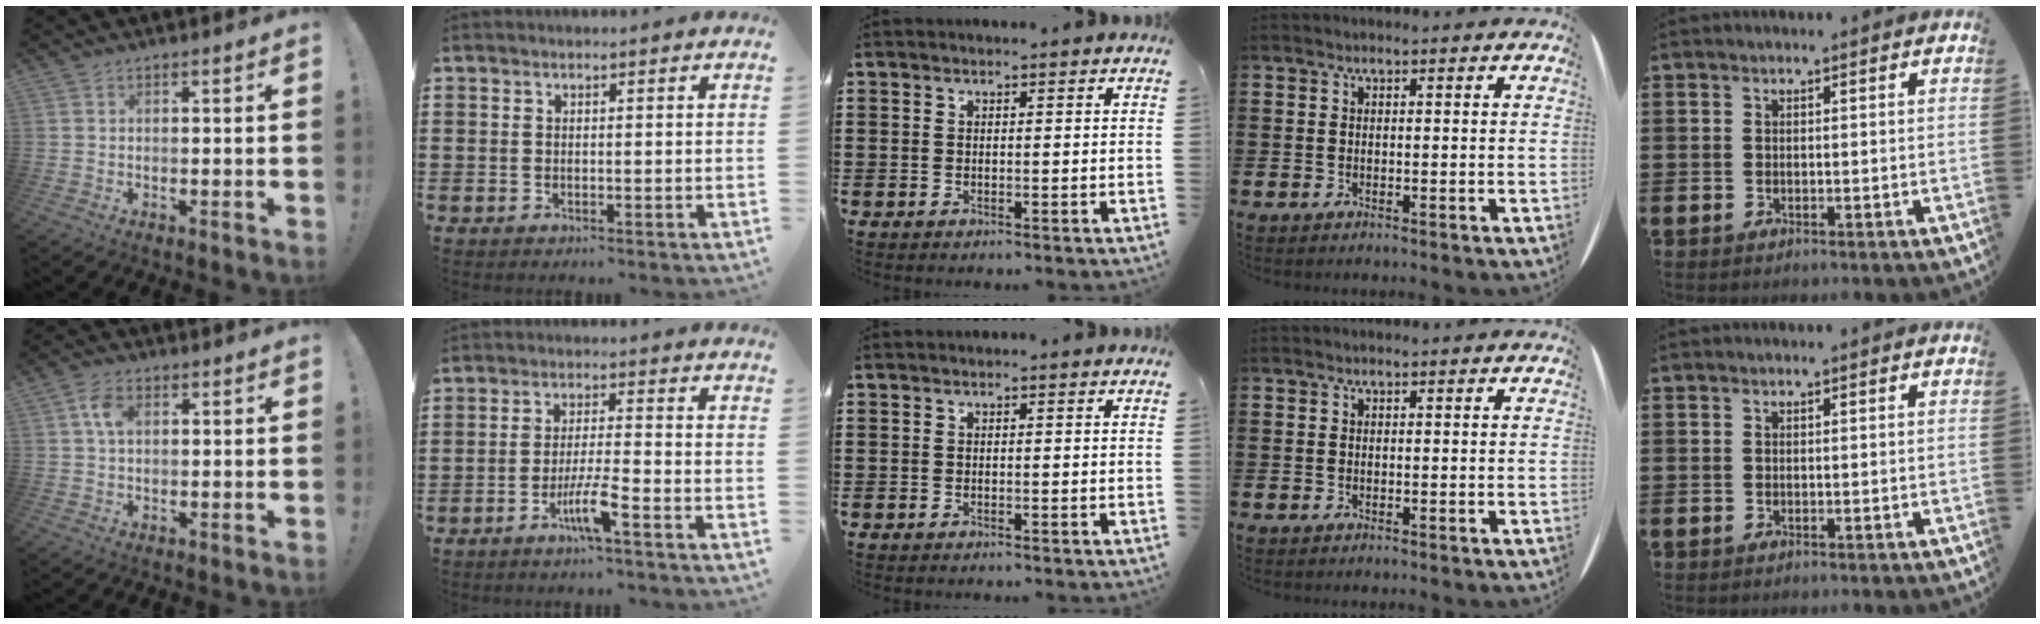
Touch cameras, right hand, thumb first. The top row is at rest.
{"thumb": {"total": 5.2, "force": [1.1, 3.3, 3.9], "torque": [-0.061, 0.005, 0.018]}, "index": {"total": 5.5, "force": [-3.1, 0.1, 4.5], "torque": [-0.096, -0.014, -0.059]}}